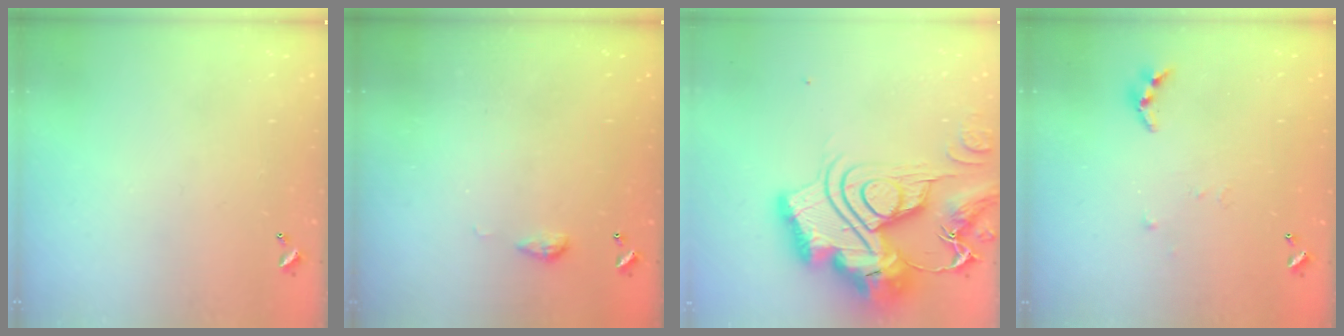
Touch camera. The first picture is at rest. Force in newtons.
{"total": 3.3, "press": 3.2, "slide": 0.5}
{"total": 0.6, "press": 0.6, "slide": 0.0}
{"total": 3.3, "press": 3.3, "slide": 0.4}